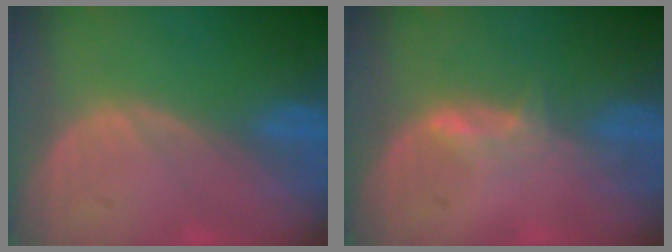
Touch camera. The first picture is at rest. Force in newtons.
{"total": 2.1, "press": 2.0, "slide": 0.4}